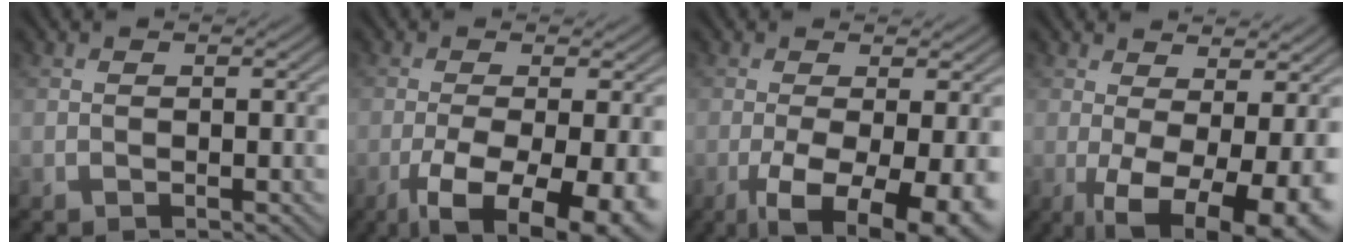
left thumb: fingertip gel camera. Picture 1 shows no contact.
{"total": 11.5, "force": [-5.0, 3.7, 9.6], "torque": [-0.173, -0.023, -0.070]}
{"total": 10.2, "force": [-3.8, 3.4, 8.8], "torque": [-0.159, -0.018, -0.052]}
{"total": 10.5, "force": [-2.0, 3.9, 9.6], "torque": [-0.149, -0.004, -0.024]}